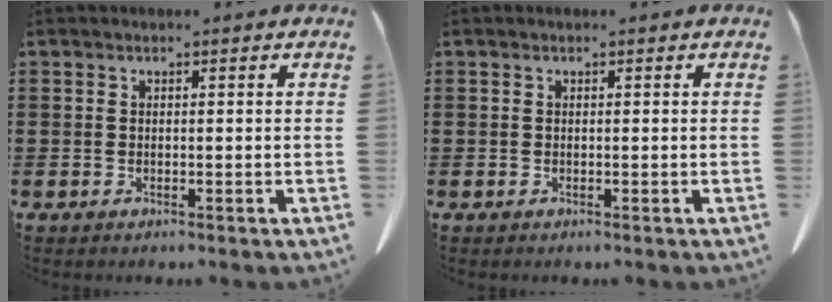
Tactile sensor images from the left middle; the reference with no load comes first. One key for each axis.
{"total": 0.0}